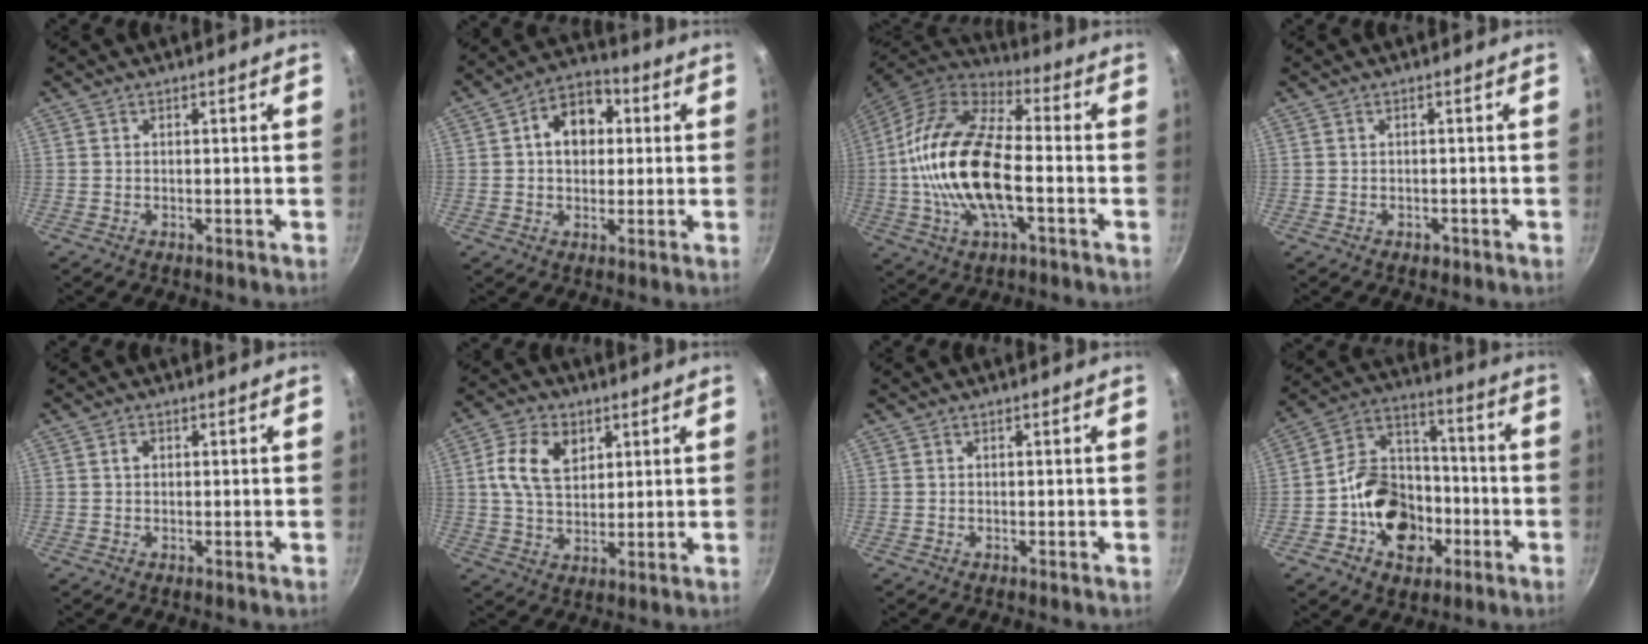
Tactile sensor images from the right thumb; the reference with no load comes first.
{"total": 10.0, "force": [1.8, 7.4, 6.5], "torque": [-0.052, 0.017, 0.014]}
{"total": 20.7, "force": [-2.5, 9.6, 18.1], "torque": [-0.338, 0.030, -0.060]}
{"total": 1.0, "force": [-0.5, 0.7, 0.4], "torque": [-0.002, 0.005, -0.002]}
{"total": 1.2, "force": [0.3, 1.0, 0.7], "torque": [-0.008, 0.005, 0.005]}
{"total": 9.9, "force": [3.2, 6.7, 6.6], "torque": [-0.106, -0.003, 0.055]}
{"total": 0.0}
{"total": 17.1, "force": [-5.1, 13.2, 9.5], "torque": [-0.128, 0.050, -0.090]}